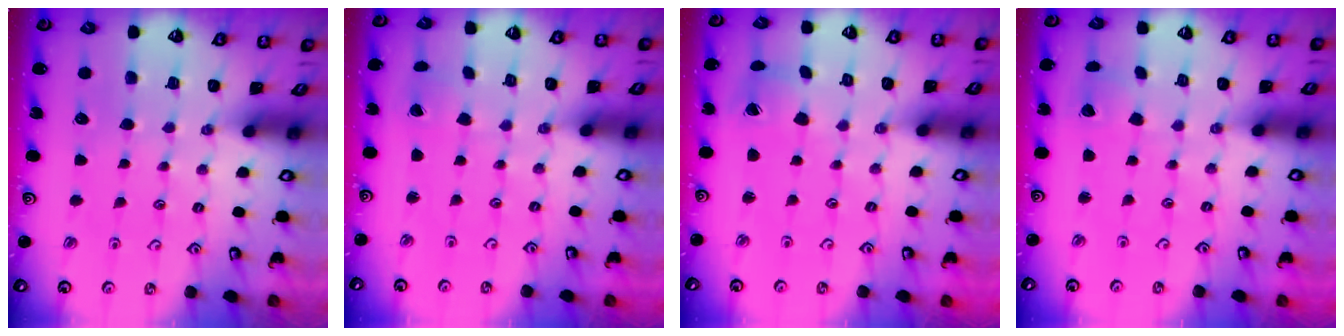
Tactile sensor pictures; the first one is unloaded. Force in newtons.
{"total": 1.2, "press": 1.2, "slide": 0.0}
{"total": 2.9, "press": 2.9, "slide": 0.4}
{"total": 2.6, "press": 2.5, "slide": 0.3}